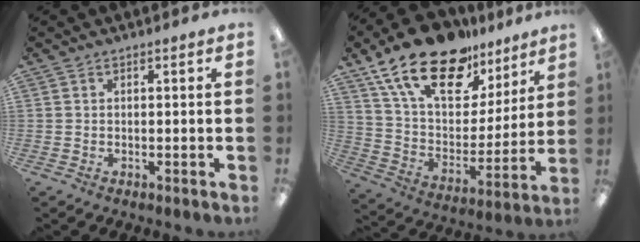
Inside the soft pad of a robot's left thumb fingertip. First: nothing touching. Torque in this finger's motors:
{"motor_torque": [0.64, 0.41, 1.49, -1.28, 0.46]}